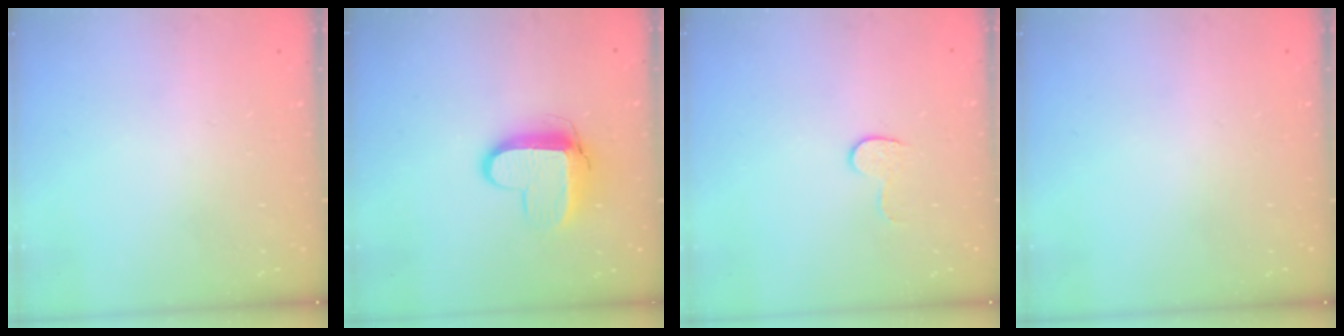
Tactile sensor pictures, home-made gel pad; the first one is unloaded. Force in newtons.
{"total": 10.3, "press": 10.3, "slide": 1.2}
{"total": 5.4, "press": 5.4, "slide": 0.5}
{"total": 0.0}